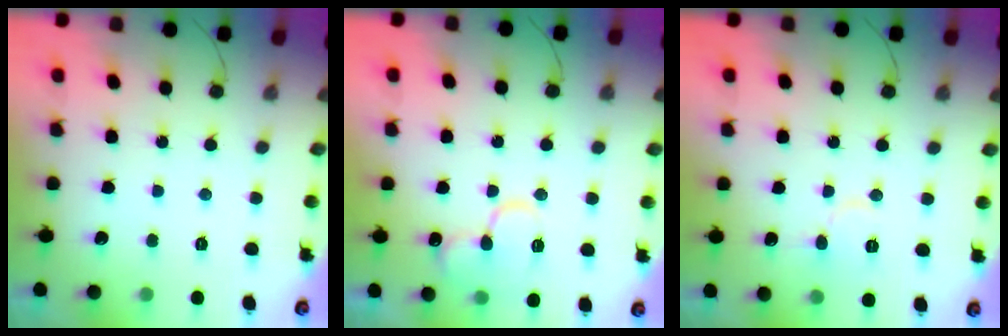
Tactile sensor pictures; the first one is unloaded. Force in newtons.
{"total": 13.1, "press": 13.0, "slide": 1.8}
{"total": 7.0, "press": 7.0, "slide": 0.7}